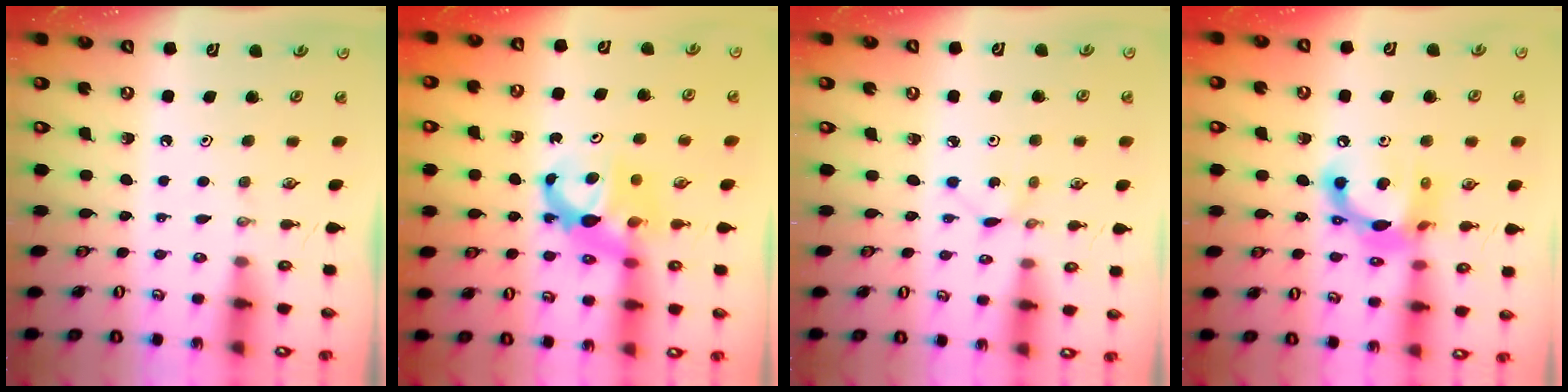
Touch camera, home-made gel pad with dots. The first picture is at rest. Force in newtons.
{"total": 7.0, "press": 6.9, "slide": 0.6}
{"total": 1.2, "press": 1.2, "slide": 0.1}
{"total": 13.5, "press": 13.5, "slide": 1.1}